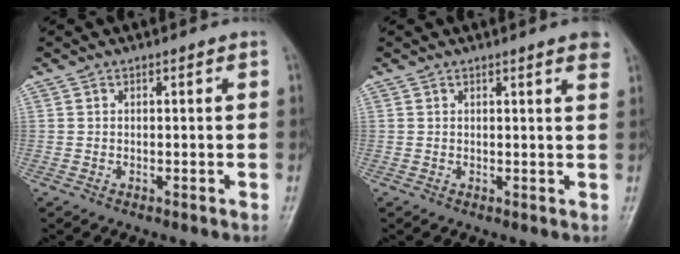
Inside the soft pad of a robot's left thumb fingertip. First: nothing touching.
{"total": 3.2, "force": [2.3, 0.2, 2.3], "torque": [-0.024, -0.005, 0.022]}